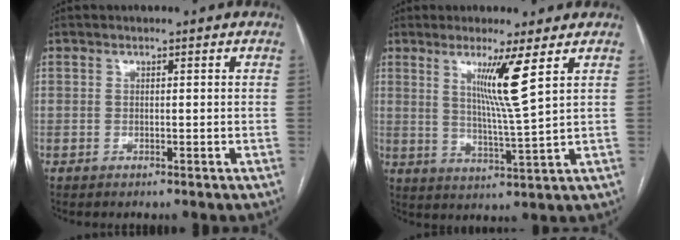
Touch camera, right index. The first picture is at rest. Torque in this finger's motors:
{"motor_torque": [0.94, 0.75, 0.47, 0.12]}